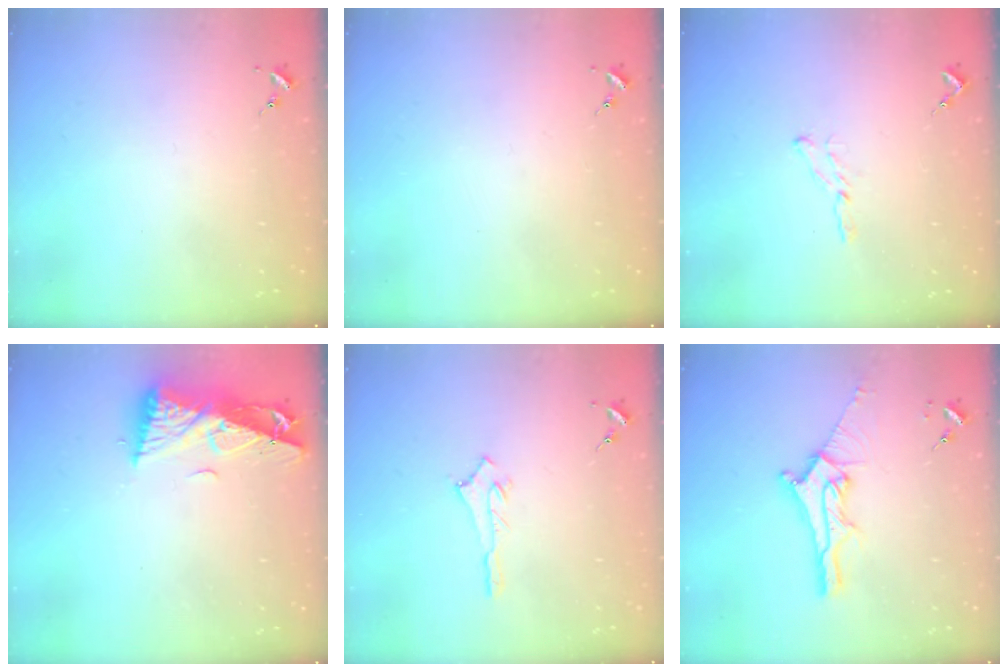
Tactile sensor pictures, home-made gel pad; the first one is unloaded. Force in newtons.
{"total": 0.0}
{"total": 4.7, "press": 4.7, "slide": 0.4}
{"total": 11.0, "press": 10.9, "slide": 1.3}
{"total": 2.6, "press": 2.6, "slide": 0.4}
{"total": 12.5, "press": 12.5, "slide": 1.2}